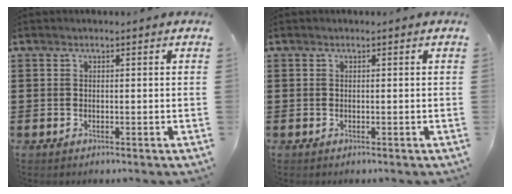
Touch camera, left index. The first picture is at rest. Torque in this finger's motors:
{"motor_torque": [0.00, 0.00, 0.00, 0.00]}